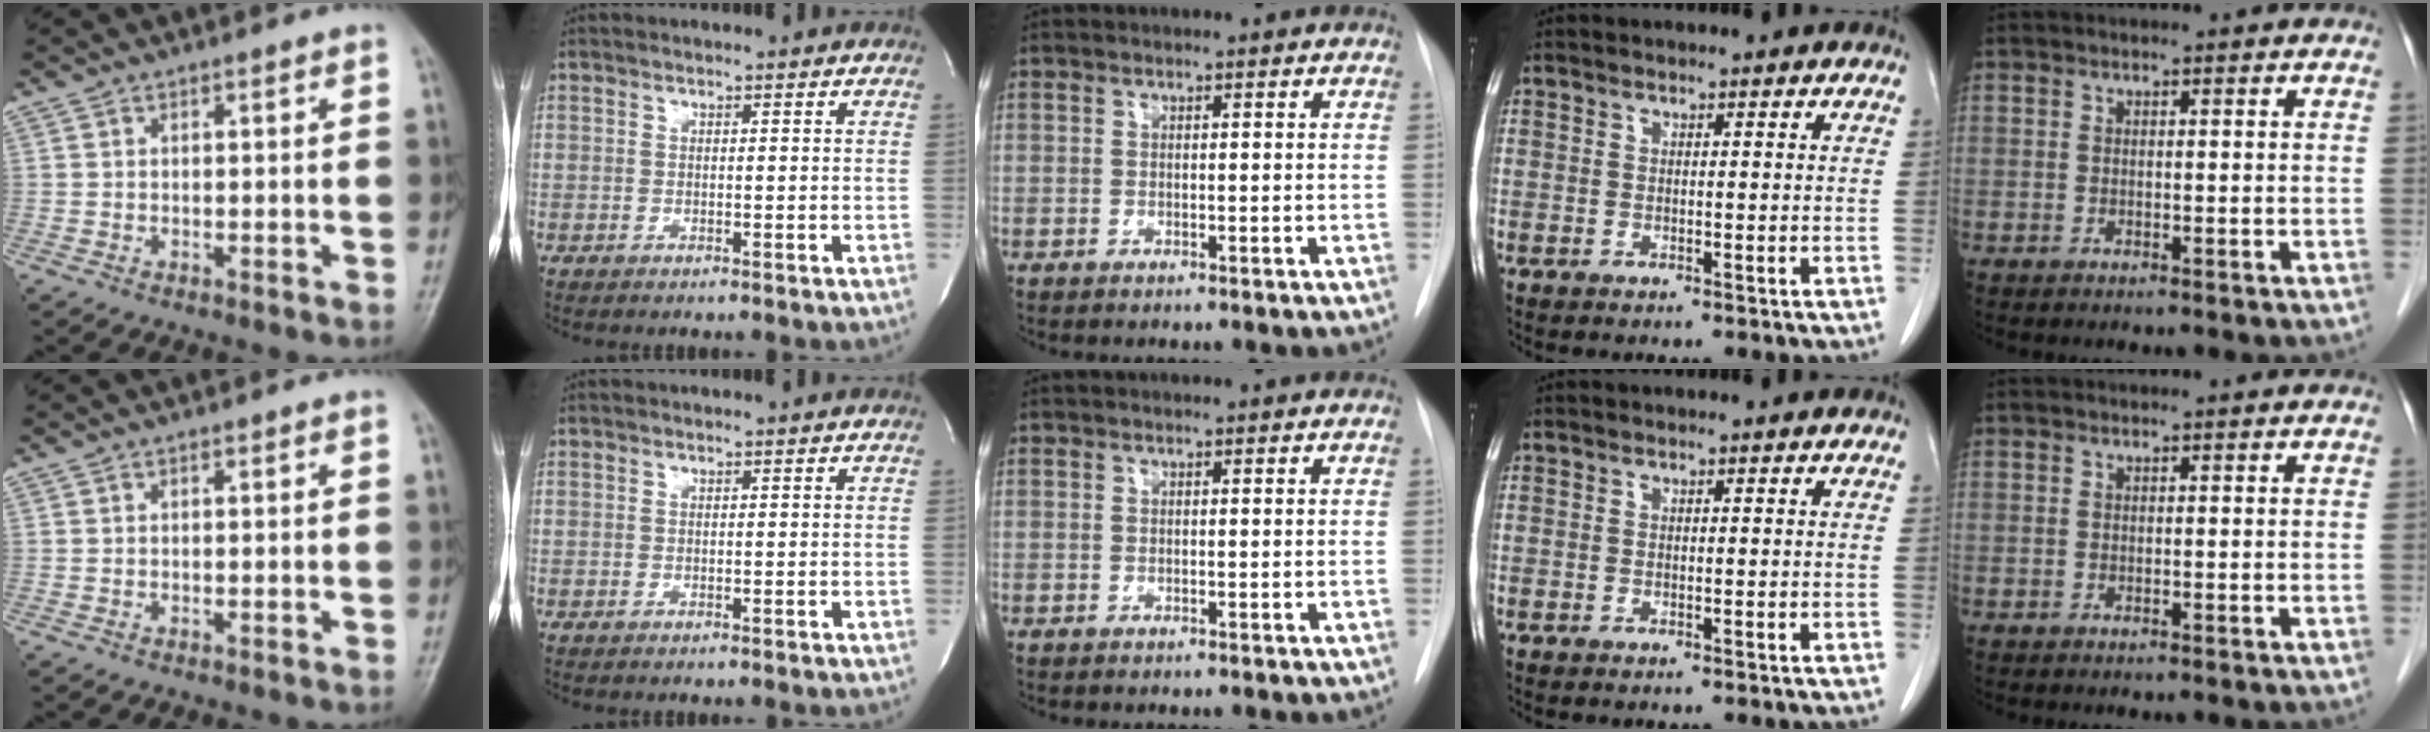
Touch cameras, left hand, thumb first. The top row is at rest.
{}